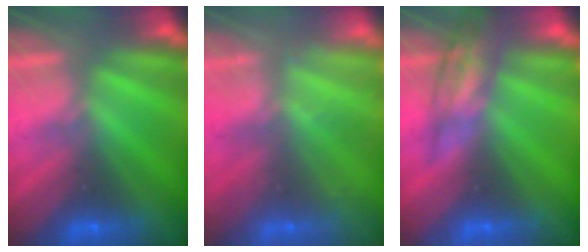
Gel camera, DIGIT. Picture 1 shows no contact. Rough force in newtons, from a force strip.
{"total": 2.2}
{"total": 2.5}